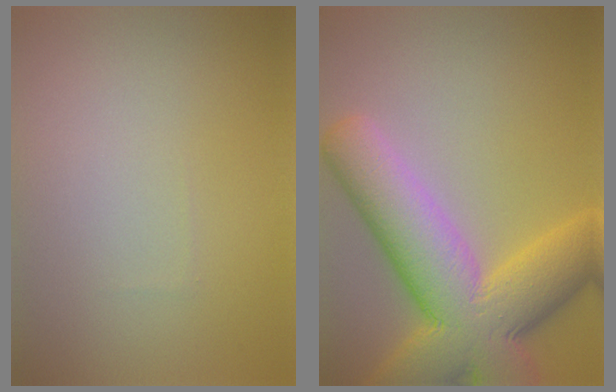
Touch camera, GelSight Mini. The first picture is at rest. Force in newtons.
{"total": 11.9, "press": 11.9, "slide": 0.8}